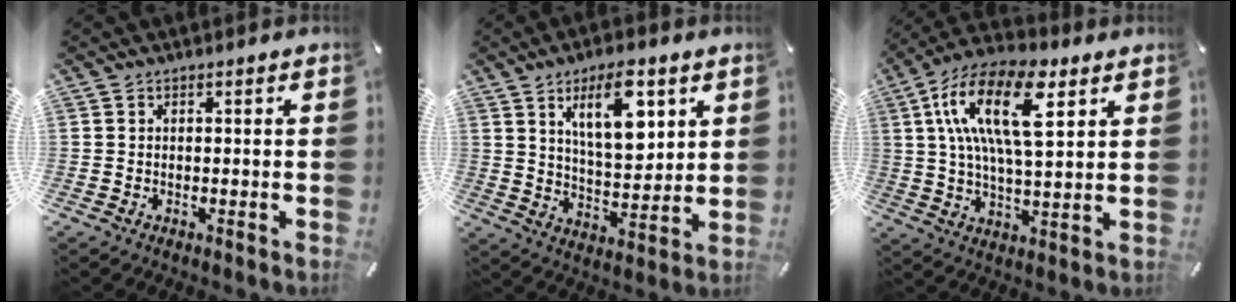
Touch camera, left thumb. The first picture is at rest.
{"total": 13.2, "force": [6.7, 5.9, 9.7], "torque": [-0.154, -0.020, 0.114]}
{"total": 18.2, "force": [7.2, 7.6, 14.9], "torque": [-0.303, -0.006, 0.116]}